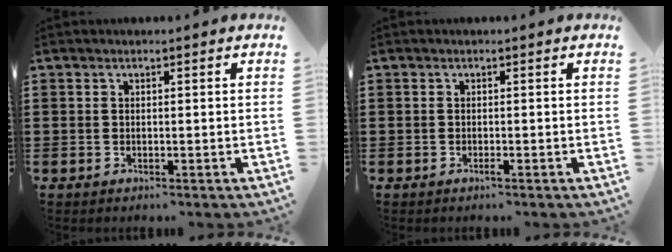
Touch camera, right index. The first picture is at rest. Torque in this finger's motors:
{"motor_torque": [0.02, 0.13, 0.01, 0.02]}